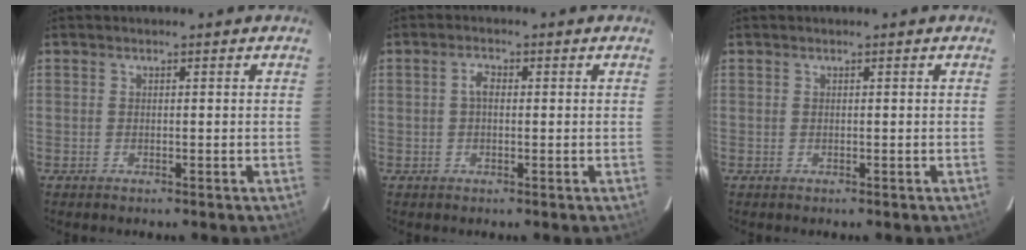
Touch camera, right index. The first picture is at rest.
{"total": 2.0, "force": [0.1, 1.2, 1.6], "torque": [-0.032, 0.010, 0.001]}
{"total": 0.0}